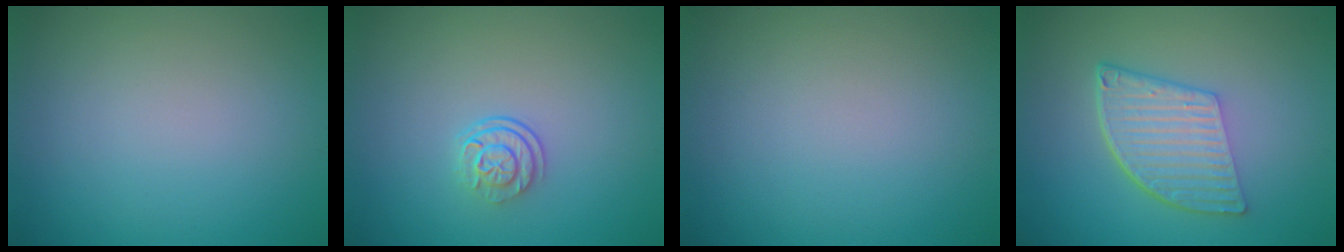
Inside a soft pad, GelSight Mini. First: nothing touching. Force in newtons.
{"total": 2.4, "press": 1.7, "slide": 1.6}
{"total": 0.0}
{"total": 6.1, "press": 4.1, "slide": 4.5}